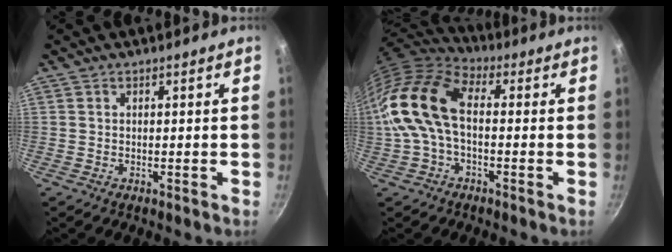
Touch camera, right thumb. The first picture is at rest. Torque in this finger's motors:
{"motor_torque": [1.37, 3.22, 1.71, -0.64, 0.30]}